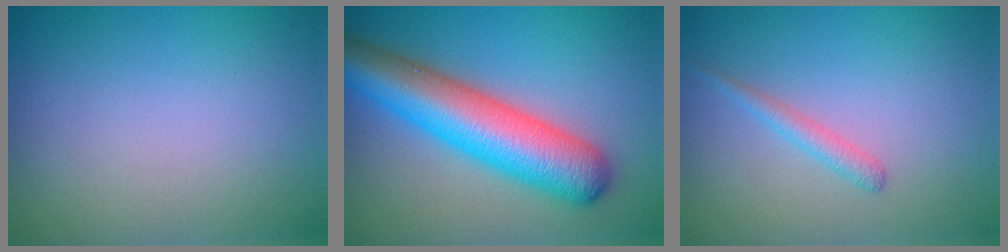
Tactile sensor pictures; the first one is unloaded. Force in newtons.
{"total": 9.1, "press": 9.1, "slide": 0.4}
{"total": 1.4, "press": 1.4, "slide": 0.0}